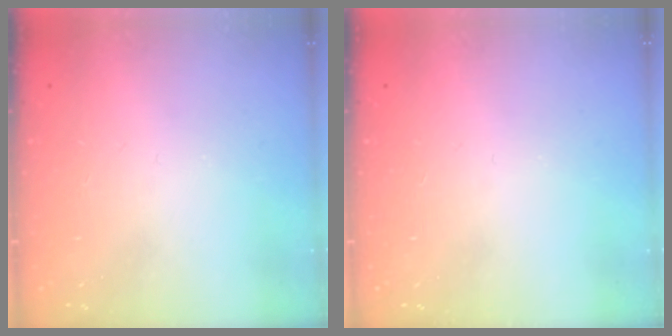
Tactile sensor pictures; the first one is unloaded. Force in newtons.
{"total": 0.0}